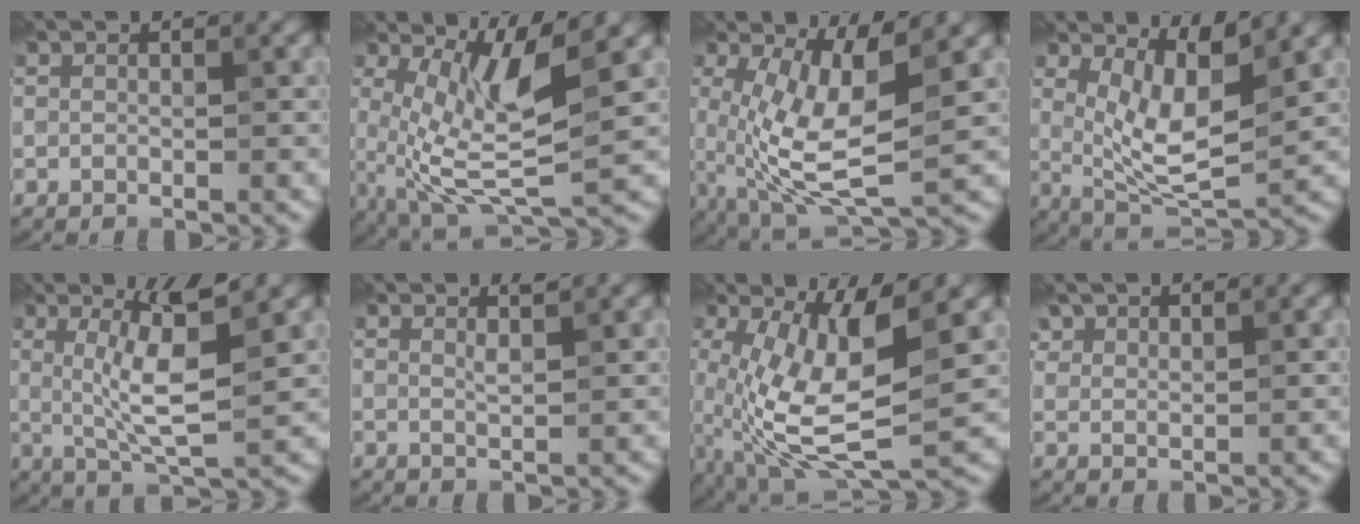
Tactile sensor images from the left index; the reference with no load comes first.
{"total": 7.0, "force": [1.3, 1.6, 6.7], "torque": [-0.135, -0.013, 0.029]}
{"total": 7.3, "force": [0.4, 1.8, 7.1], "torque": [-0.142, -0.011, 0.012]}
{"total": 5.1, "force": [2.0, 1.2, 4.6], "torque": [-0.091, -0.019, 0.040]}
{"total": 5.2, "force": [1.4, 0.3, 5.0], "torque": [-0.102, -0.007, 0.030]}
{"total": 0.9, "force": [0.8, -0.5, 0.1], "torque": [-0.006, -0.001, 0.013]}
{"total": 8.7, "force": [-0.2, 2.4, 8.3], "torque": [-0.173, -0.013, -0.001]}
{"total": 1.7, "force": [1.6, 0.7, 0.4], "torque": [-0.016, -0.002, 0.035]}